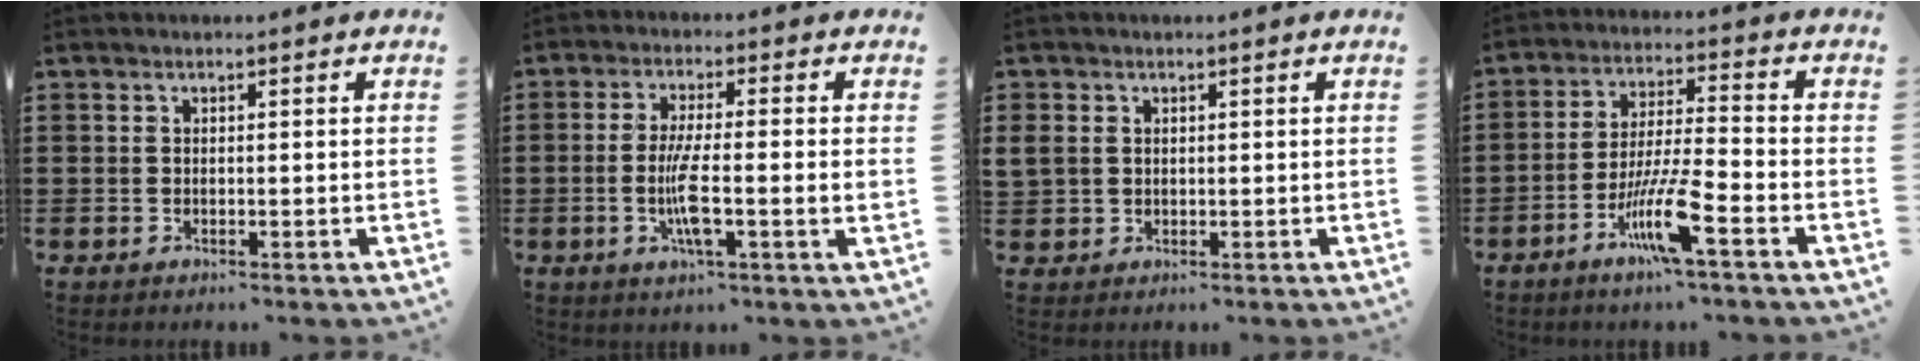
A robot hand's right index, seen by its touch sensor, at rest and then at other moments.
{"total": 7.2, "force": [-1.3, 0.8, 7.0], "torque": [-0.140, -0.016, -0.028]}
{"total": 1.9, "force": [0.4, 1.7, 0.8], "torque": [-0.021, 0.008, 0.006]}
{"total": 9.4, "force": [-5.0, 0.9, 7.8], "torque": [-0.167, -0.009, -0.098]}